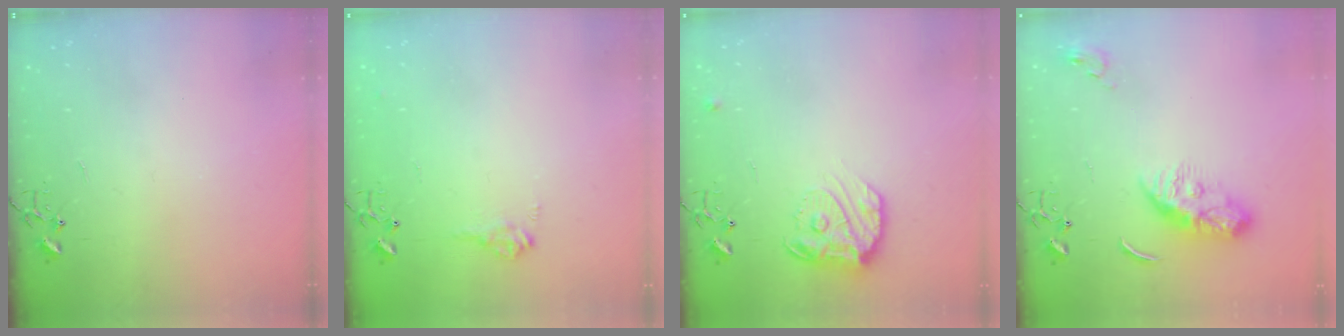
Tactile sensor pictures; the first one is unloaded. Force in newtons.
{"total": 9.3, "press": 9.3, "slide": 0.9}
{"total": 14.5, "press": 14.4, "slide": 0.8}
{"total": 10.6, "press": 10.6, "slide": 0.1}